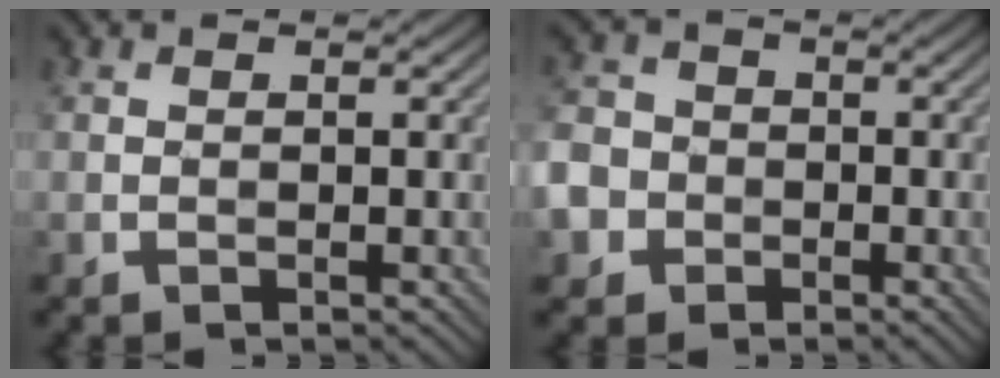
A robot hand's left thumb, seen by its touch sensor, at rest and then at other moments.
{"total": 6.7, "force": [-2.7, 5.8, 1.9], "torque": [-0.063, -0.019, -0.077]}